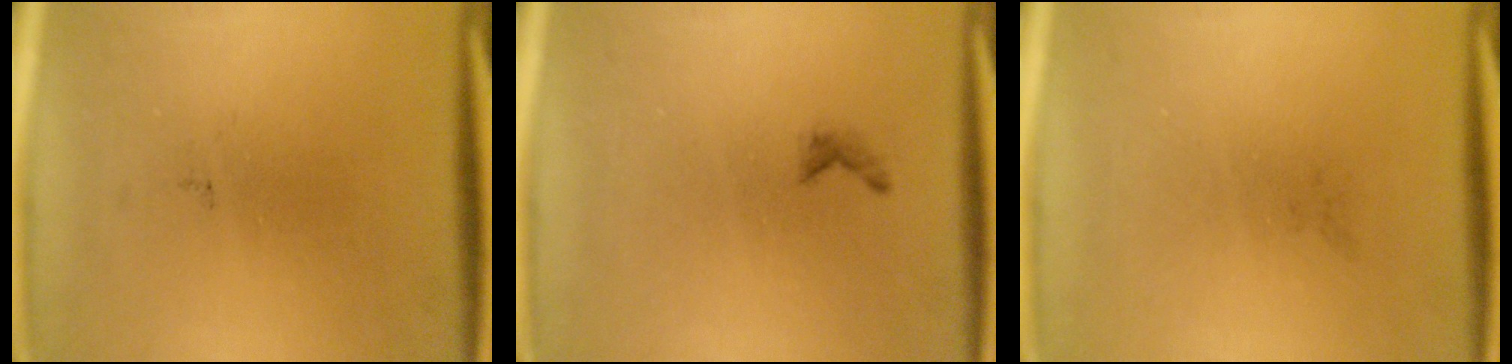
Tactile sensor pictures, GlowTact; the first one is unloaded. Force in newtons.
{"total": 0.6}
{"total": 0.0}